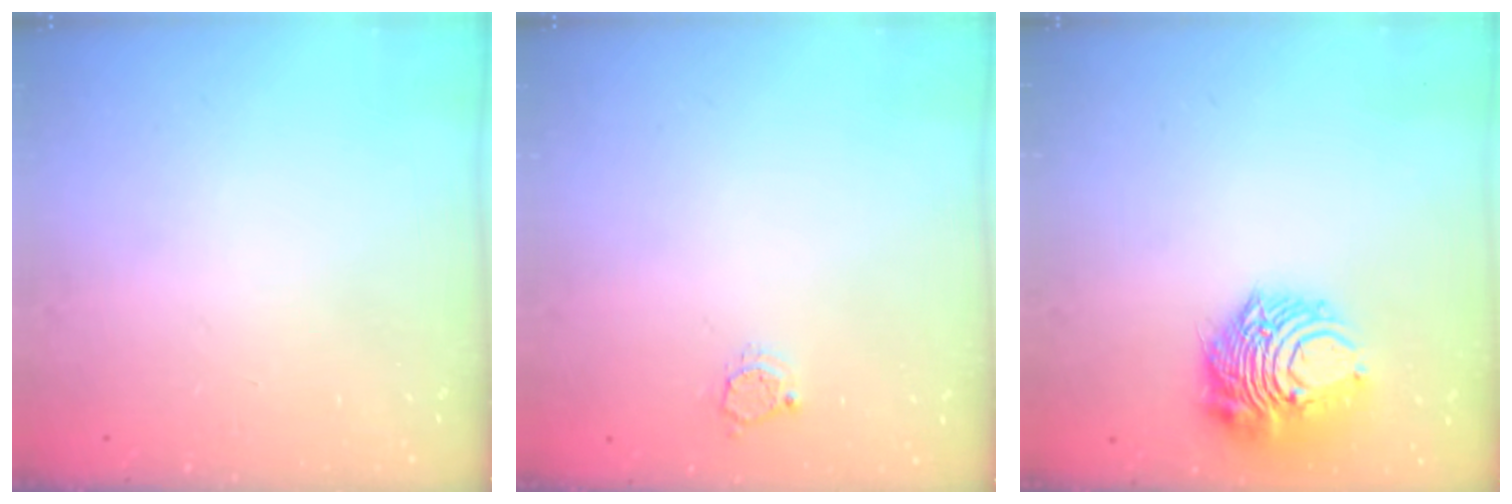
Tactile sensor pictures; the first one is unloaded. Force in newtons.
{"total": 4.2, "press": 4.2, "slide": 0.0}
{"total": 11.5, "press": 11.4, "slide": 0.8}